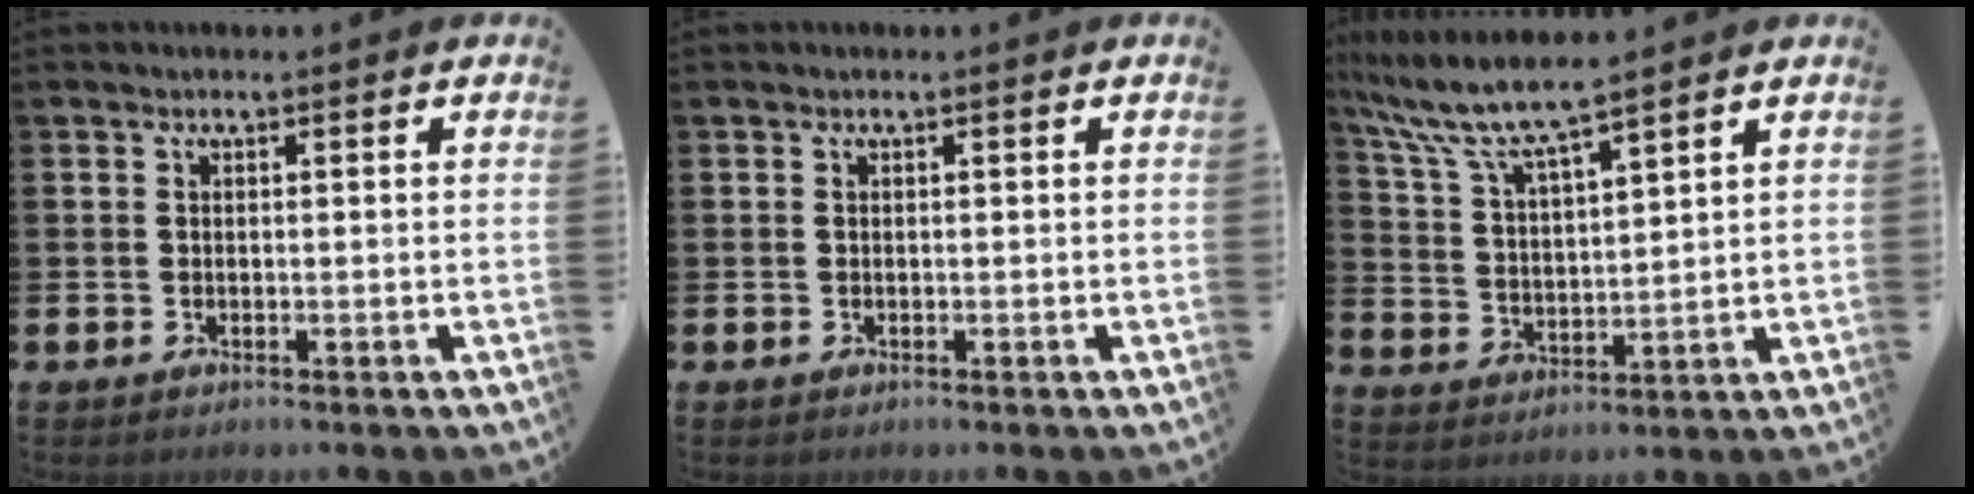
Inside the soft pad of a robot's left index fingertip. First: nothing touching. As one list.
[{"total": 0.0}, {"total": 7.3, "force": [6.6, 0.4, 3.0], "torque": [-0.091, -0.034, 0.115]}]